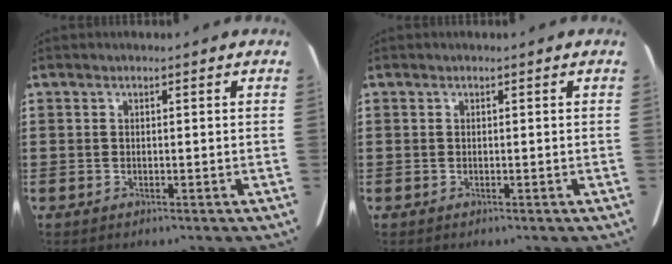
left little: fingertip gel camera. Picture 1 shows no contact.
{"total": 0.0}